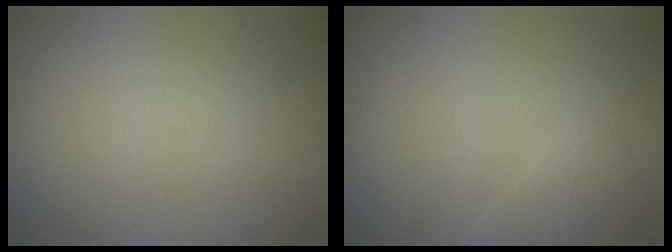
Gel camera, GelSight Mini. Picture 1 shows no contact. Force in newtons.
{"total": 1.7, "press": 1.7, "slide": 0.1}